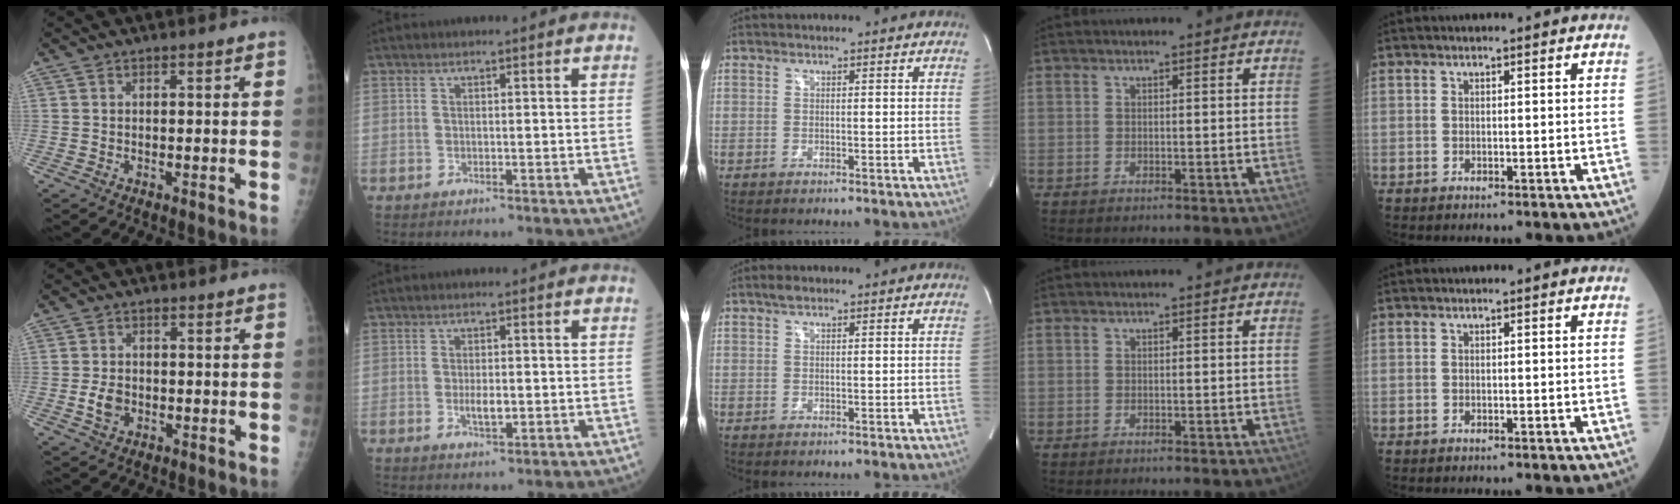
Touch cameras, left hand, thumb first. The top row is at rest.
{"thumb": {"total": 3.5, "force": [-0.7, 2.6, 2.2], "torque": [-0.035, 0.001, -0.011]}, "index": {"total": 2.6, "force": [-0.3, 1.0, 2.4], "torque": [-0.050, -0.002, -0.002]}, "middle": {"total": 1.4, "force": [1.0, 0.6, 0.8], "torque": [-0.019, 0.010, 0.018]}}